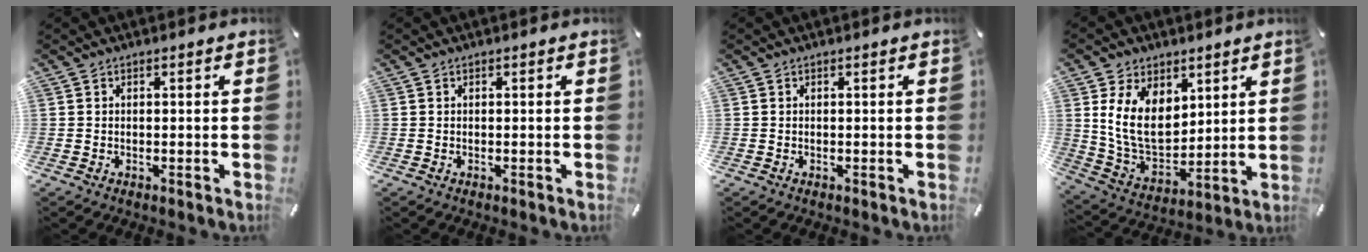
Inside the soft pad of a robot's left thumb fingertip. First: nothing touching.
{"total": 0.0}
{"total": 0.0}
{"total": 13.5, "force": [4.4, 9.9, 8.2], "torque": [-0.171, -0.024, 0.081]}